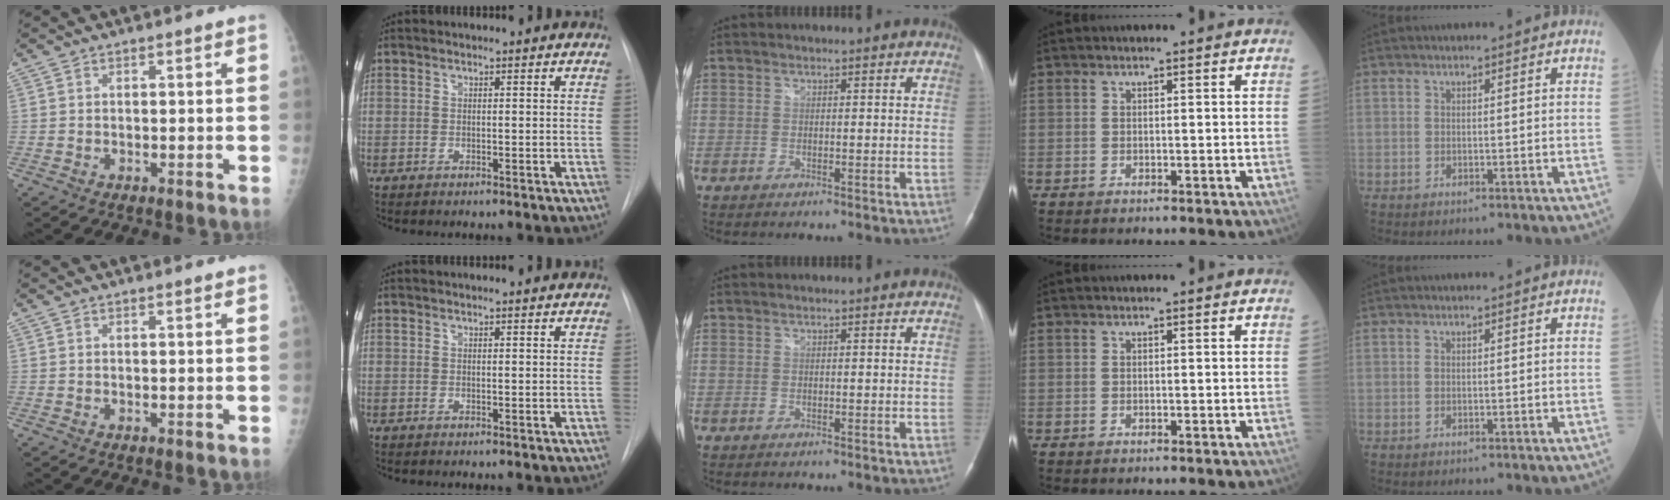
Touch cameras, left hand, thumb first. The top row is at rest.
{"thumb": {"total": 0.7, "force": [0.6, 0.1, 0.3], "torque": [-0.003, 0.001, 0.009]}, "index": {"total": 0.9, "force": [0.9, 0.0, 0.1], "torque": [-0.007, 0.005, 0.008]}}